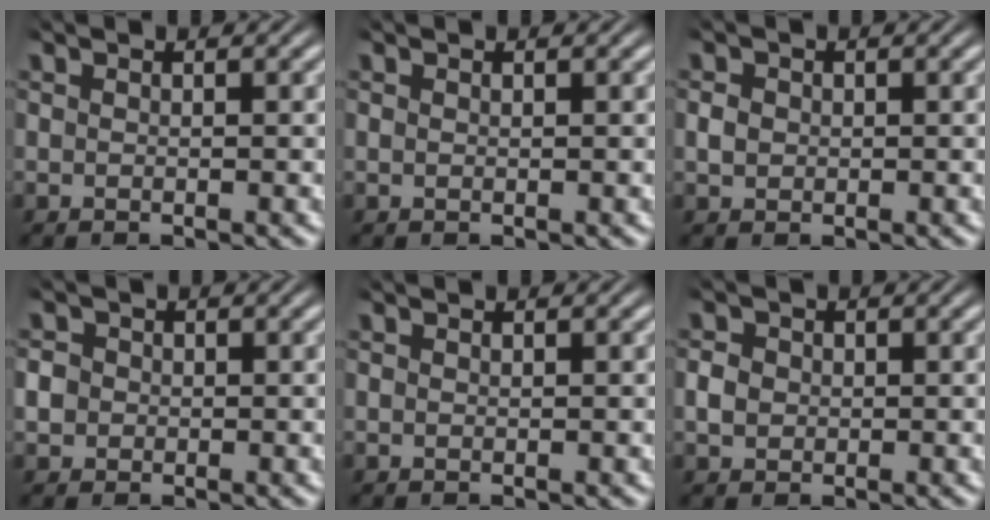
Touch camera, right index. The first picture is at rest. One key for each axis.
{"total": 0.0}
{"total": 0.7, "fx": -0.1, "fy": 0.6, "fz": 0.4, "tx": -0.011, "ty": -0.006, "tz": 0.004}
{"total": 2.6, "fx": -0.3, "fy": 2.4, "fz": 0.8, "tx": -0.029, "ty": -0.007, "tz": -0.005}
{"total": 0.0}
{"total": 1.2, "fx": -0.2, "fy": 1.1, "fz": 0.5, "tx": -0.015, "ty": -0.005, "tz": 0.001}